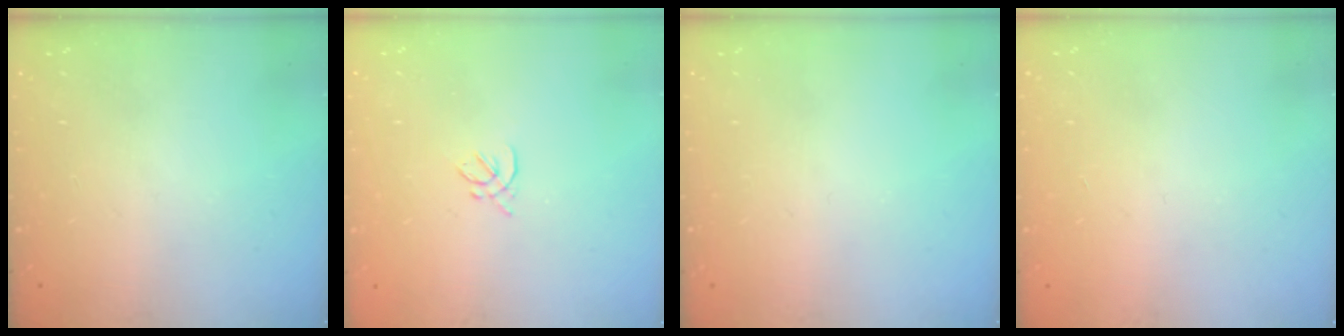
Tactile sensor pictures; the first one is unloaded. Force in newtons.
{"total": 2.1, "press": 2.0, "slide": 0.7}
{"total": 0.0}
{"total": 1.0, "press": 0.9, "slide": 0.2}